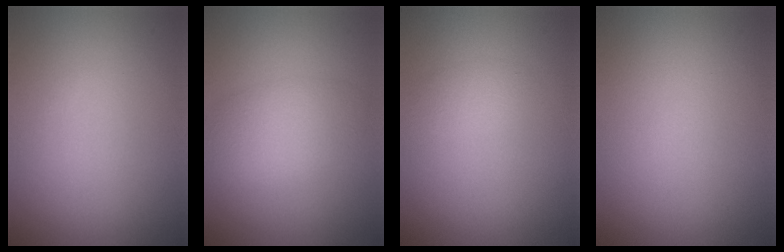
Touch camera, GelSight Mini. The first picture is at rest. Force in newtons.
{"total": 3.4, "press": 3.4, "slide": 0.2}
{"total": 1.1, "press": 1.1, "slide": 0.0}
{"total": 0.0}